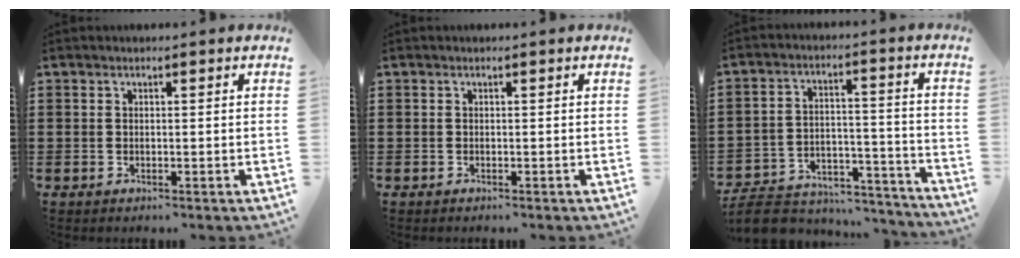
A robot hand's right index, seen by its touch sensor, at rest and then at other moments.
{"total": 0.0}
{"total": 8.0, "force": [-7.4, 1.9, 2.1], "torque": [-0.044, 0.015, -0.145]}